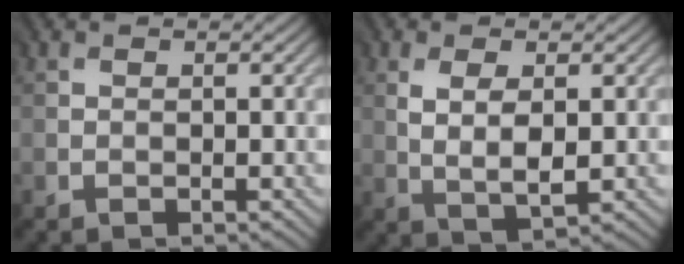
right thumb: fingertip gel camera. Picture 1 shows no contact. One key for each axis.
{"total": 3.9, "fx": 0.8, "fy": 1.6, "fz": 3.4, "tx": -0.073, "ty": -0.005, "tz": 0.021}